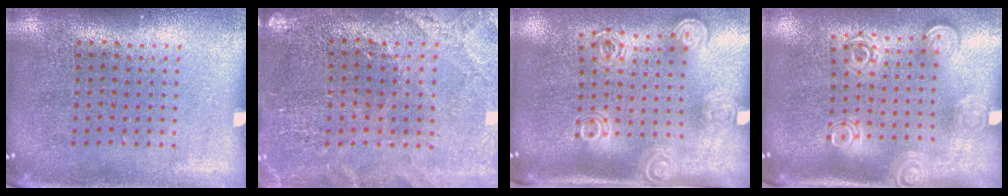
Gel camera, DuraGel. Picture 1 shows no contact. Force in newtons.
{"total": 0.9, "press": 0.8, "slide": 0.2}
{"total": 2.0, "press": 1.5, "slide": 1.3}
{"total": 1.7, "press": 1.3, "slide": 1.1}